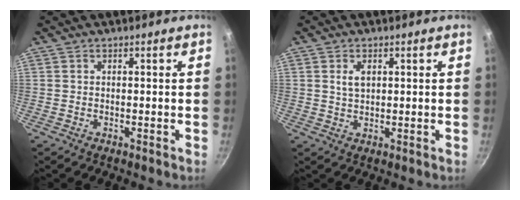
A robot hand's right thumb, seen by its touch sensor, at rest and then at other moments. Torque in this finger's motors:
{"motor_torque": [0.11, 0.02, 0.87, 0.37, 0.00]}